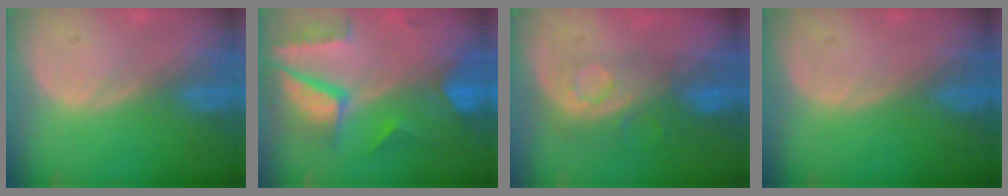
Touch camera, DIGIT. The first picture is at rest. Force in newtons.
{"total": 10.4, "press": 8.7, "slide": 5.7}
{"total": 8.4, "press": 7.1, "slide": 4.4}
{"total": 0.0}